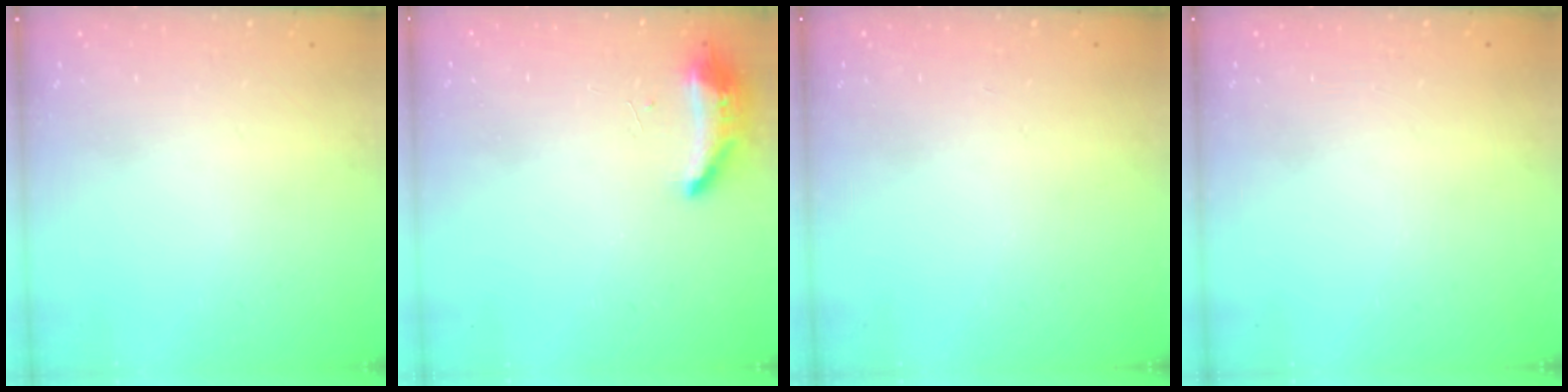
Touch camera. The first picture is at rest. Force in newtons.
{"total": 8.5, "press": 8.3, "slide": 2.0}
{"total": 0.0}
{"total": 0.0}